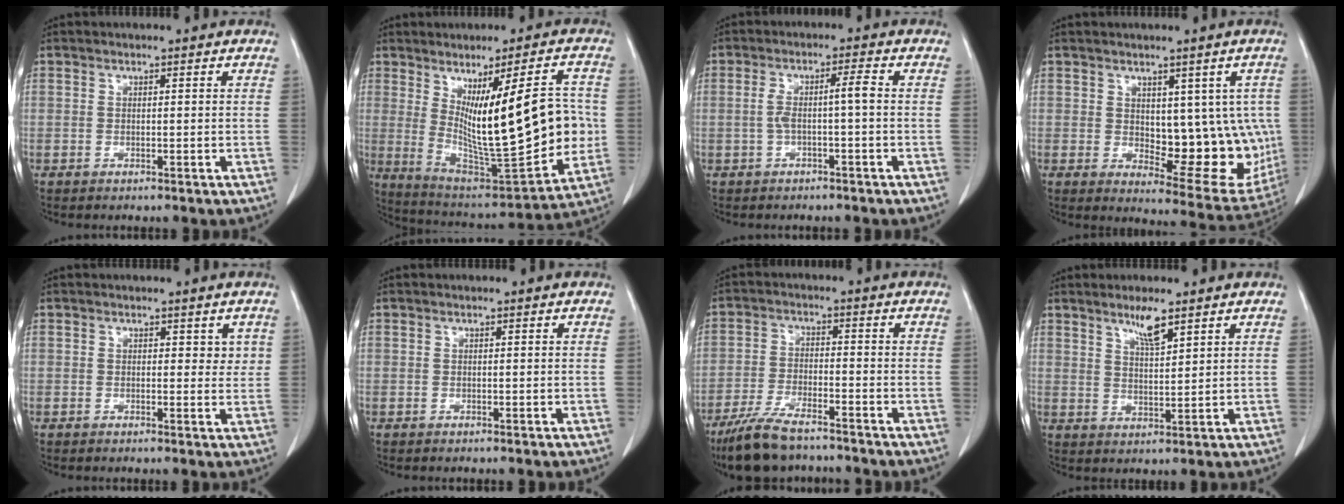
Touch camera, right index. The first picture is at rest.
{"total": 19.8, "force": [1.1, 4.0, 19.3], "torque": [-0.304, -0.015, 0.036]}
{"total": 3.8, "force": [-0.4, -0.1, 3.8], "torque": [-0.075, 0.015, -0.002]}
{"total": 12.5, "force": [0.8, 6.3, 10.8], "torque": [-0.113, -0.003, 0.030]}
{"total": 2.2, "force": [1.3, 1.3, 1.2], "torque": [-0.002, -0.007, 0.017]}
{"total": 0.0}
{"total": 9.4, "force": [-7.6, 2.3, 5.1], "torque": [-0.101, -0.024, -0.135]}
{"total": 4.6, "force": [3.4, 0.4, 3.2], "torque": [-0.057, -0.005, 0.062]}